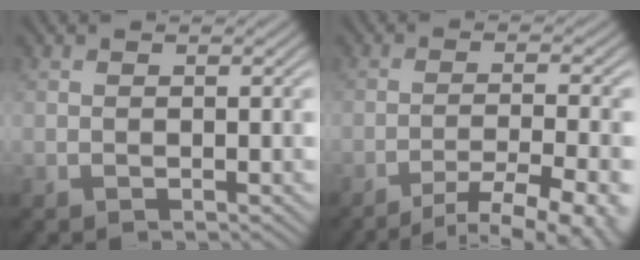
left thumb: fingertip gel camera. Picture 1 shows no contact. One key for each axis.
{"total": 9.6, "fx": -7.4, "fy": 1.6, "fz": 5.9, "tx": -0.096, "ty": -0.006, "tz": -0.094}